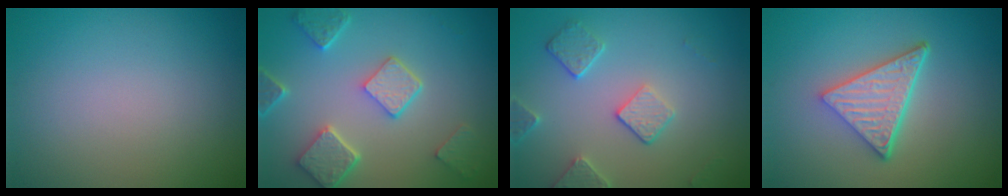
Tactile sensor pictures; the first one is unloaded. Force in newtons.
{"total": 5.0, "press": 3.9, "slide": 3.1}
{"total": 2.9, "press": 2.8, "slide": 0.9}
{"total": 5.2, "press": 3.7, "slide": 3.7}